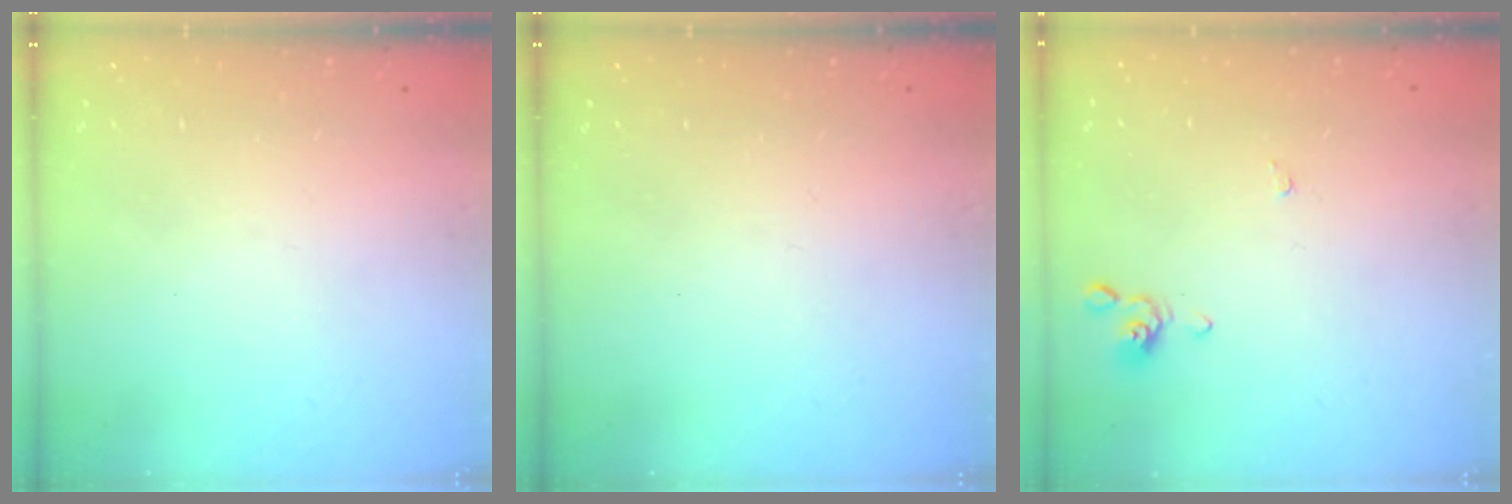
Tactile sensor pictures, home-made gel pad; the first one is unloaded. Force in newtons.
{"total": 0.0}
{"total": 0.0}